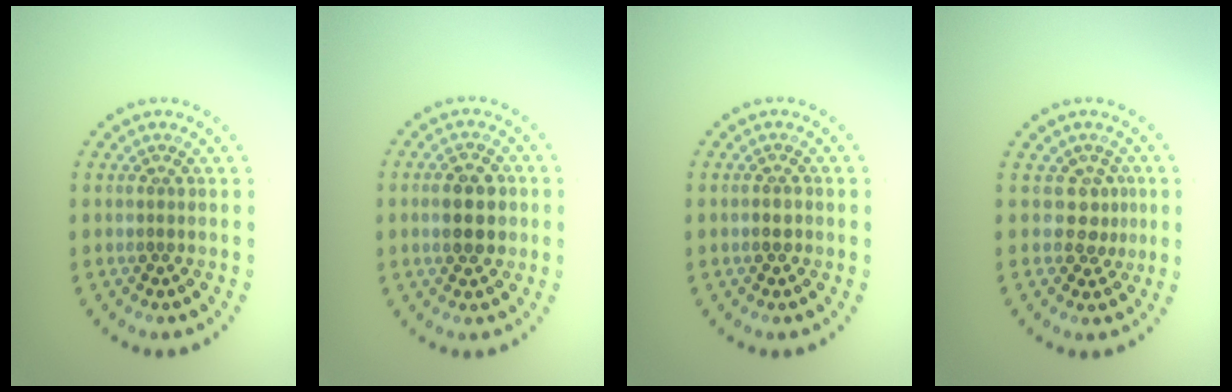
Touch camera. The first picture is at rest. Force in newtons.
{"total": 3.7, "press": 3.7, "slide": 0.1}
{"total": 1.0, "press": 1.0, "slide": 0.3}
{"total": 1.9, "press": 1.3, "slide": 1.4}